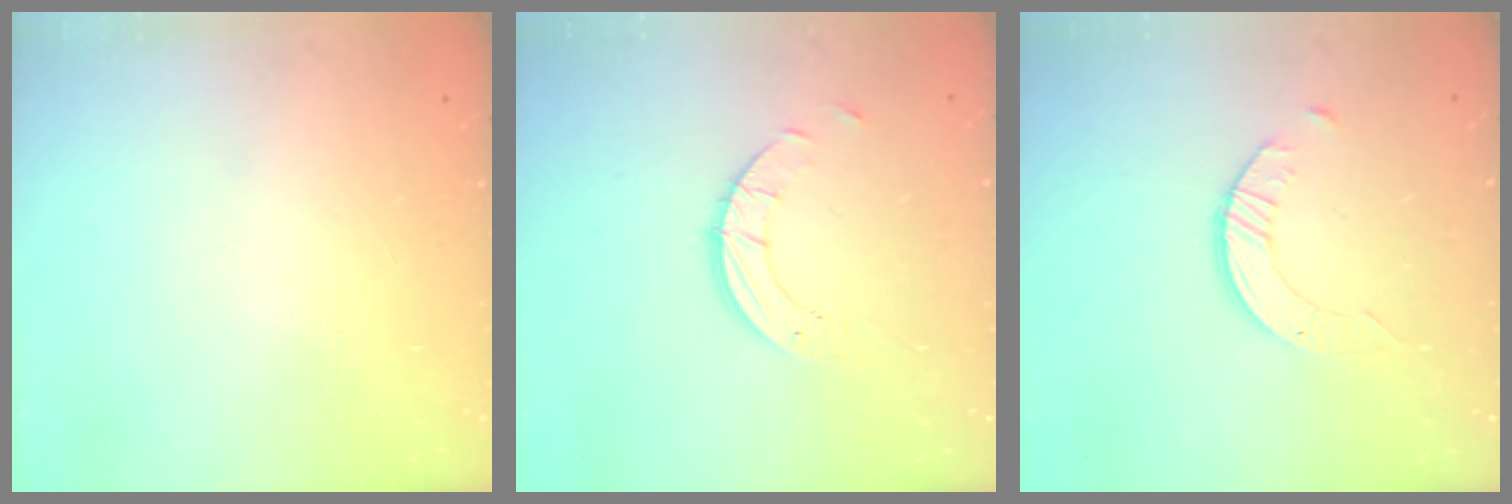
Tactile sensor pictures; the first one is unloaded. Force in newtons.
{"total": 4.9, "press": 4.9, "slide": 0.4}
{"total": 2.5, "press": 2.5, "slide": 0.3}